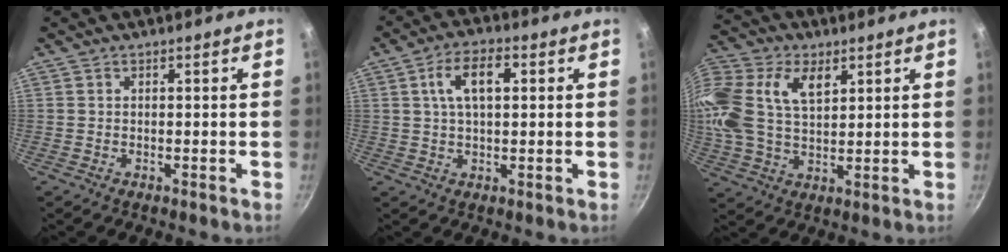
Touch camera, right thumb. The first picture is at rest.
{"total": 7.8, "force": [1.9, 3.9, 6.5], "torque": [-0.102, 0.013, 0.030]}
{"total": 21.0, "force": [7.0, 13.5, 14.5], "torque": [-0.333, 0.018, 0.125]}